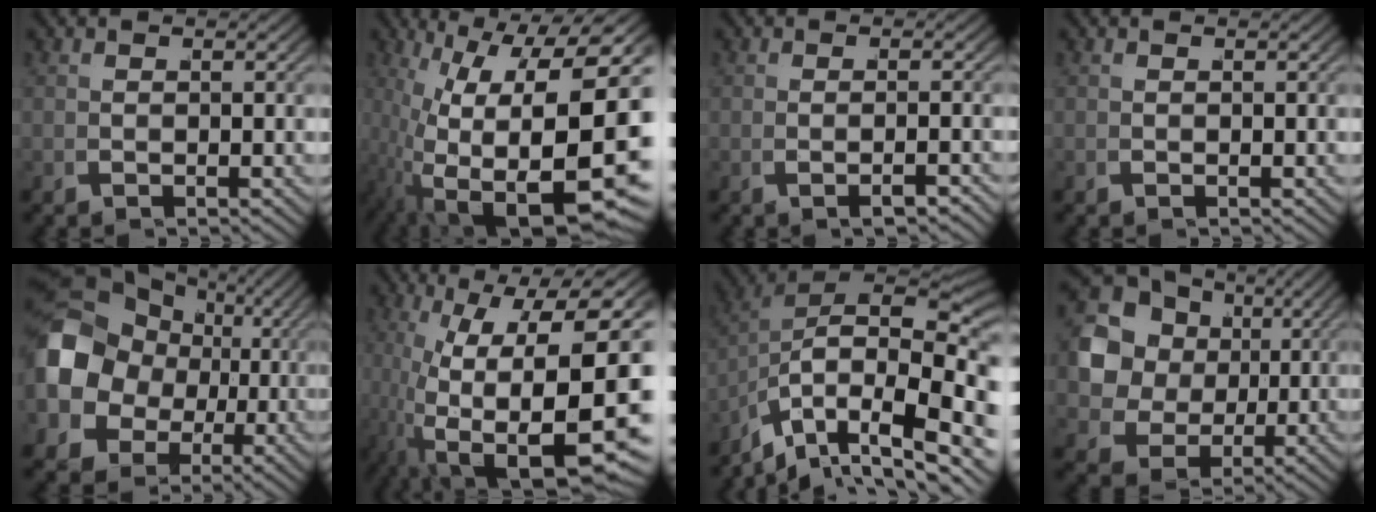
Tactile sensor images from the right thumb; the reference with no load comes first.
{"total": 17.9, "force": [-3.5, 9.4, 14.8], "torque": [-0.229, -0.063, -0.016]}
{"total": 1.1, "force": [-0.5, 0.2, 1.0], "torque": [-0.021, 0.012, -0.012]}
{"total": 0.0}
{"total": 14.4, "force": [0.3, 12.5, 7.2], "torque": [-0.193, -0.051, 0.022]}
{"total": 20.8, "force": [-3.1, 11.2, 17.3], "torque": [-0.303, -0.070, 0.003]}
{"total": 15.8, "force": [-0.6, 9.5, 12.6], "torque": [-0.218, -0.041, 0.005]}
{"total": 12.8, "force": [3.3, 10.3, 6.8], "torque": [-0.160, -0.025, 0.060]}